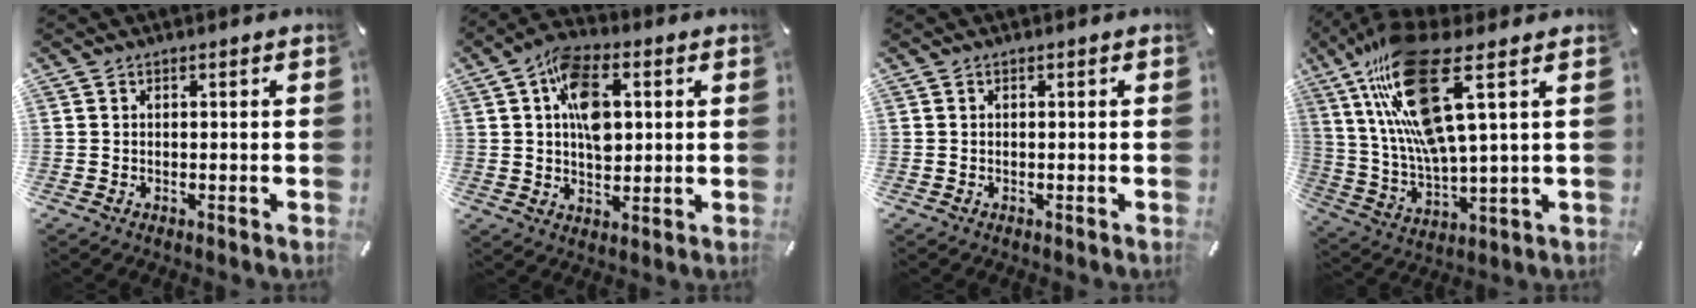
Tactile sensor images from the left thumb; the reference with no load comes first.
{"total": 11.6, "force": [2.2, 7.5, 8.6], "torque": [-0.139, 0.008, 0.042]}
{"total": 0.0}
{"total": 20.1, "force": [9.6, 5.1, 17.0], "torque": [-0.346, -0.041, 0.151]}